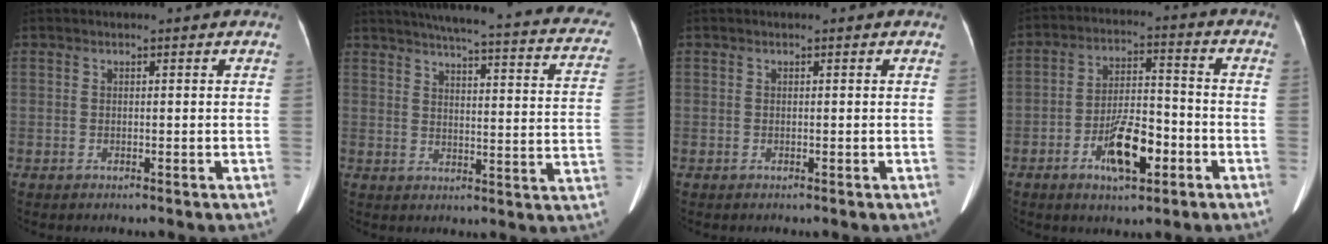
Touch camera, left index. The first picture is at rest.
{"total": 26.3, "force": [22.1, 3.7, 13.8], "torque": [-0.186, -0.021, 0.245]}
{"total": 0.0}
{"total": 9.5, "force": [-4.2, 3.3, 7.9], "torque": [-0.149, 0.007, -0.069]}